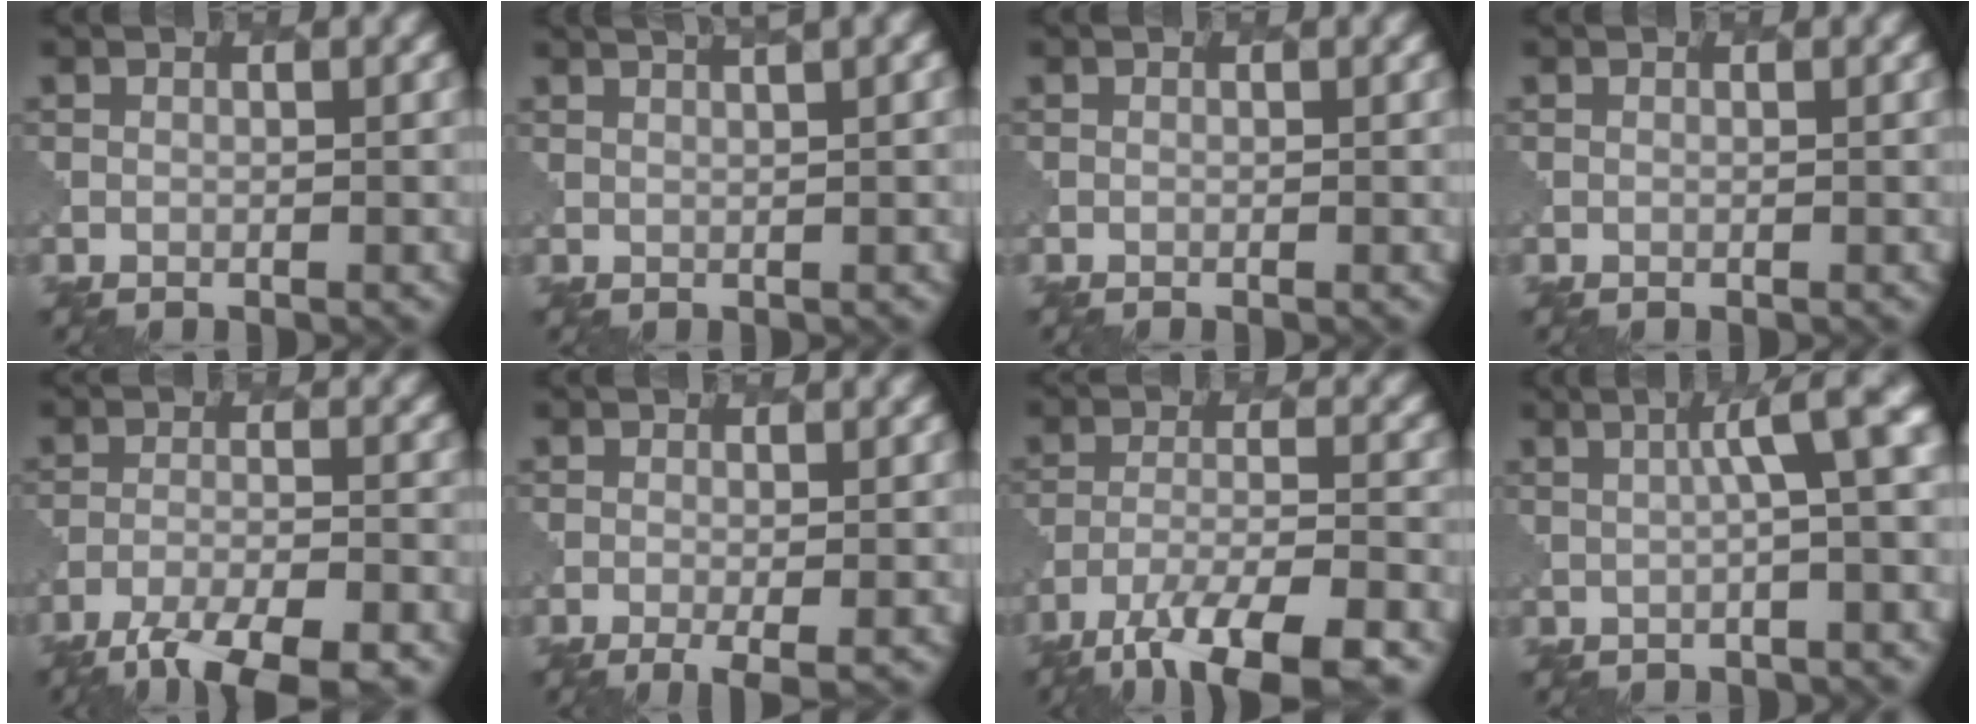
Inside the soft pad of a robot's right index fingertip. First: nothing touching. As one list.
[{"total": 4.0, "force": [2.4, 1.1, 3.0], "torque": [-0.026, 0.007, 0.022]}, {"total": 0.0}, {"total": 0.0}, {"total": 7.5, "force": [-5.9, 1.7, 4.3], "torque": [-0.072, -0.016, -0.098]}, {"total": 2.5, "force": [-0.9, 0.6, 2.2], "torque": [-0.034, -0.003, -0.015]}, {"total": 9.3, "force": [-6.7, 2.4, 5.9], "torque": [-0.103, -0.013, -0.114]}, {"total": 6.5, "force": [1.0, 1.6, 6.2], "torque": [-0.062, 0.019, 0.010]}]